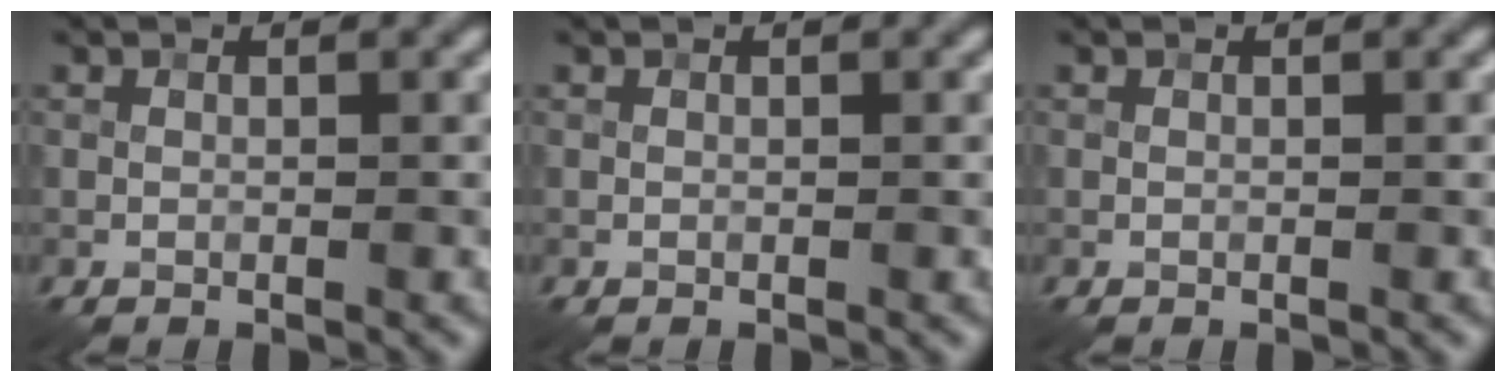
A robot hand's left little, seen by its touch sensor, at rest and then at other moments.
{"total": 0.0}
{"total": 0.0}